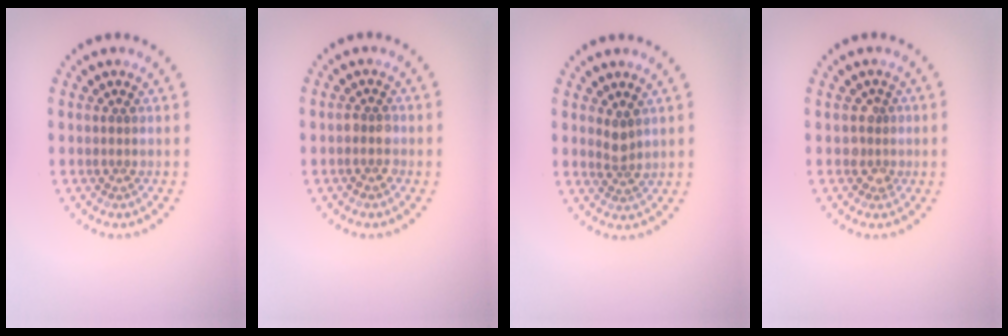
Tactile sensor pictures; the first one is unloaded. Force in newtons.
{"total": 1.5, "press": 1.4, "slide": 0.5}
{"total": 1.7, "press": 1.2, "slide": 1.1}
{"total": 1.5, "press": 1.2, "slide": 0.9}